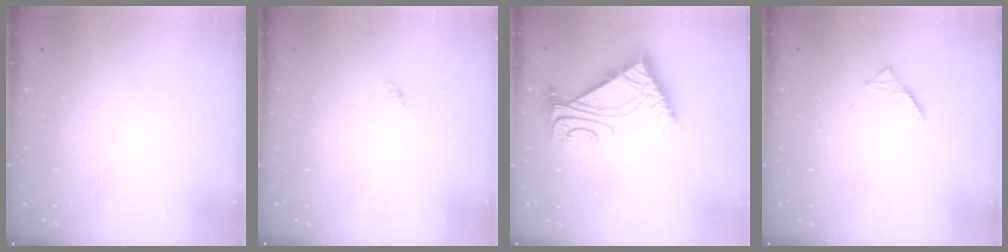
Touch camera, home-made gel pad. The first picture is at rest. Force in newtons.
{"total": 0.0}
{"total": 8.6, "press": 8.5, "slide": 1.0}
{"total": 2.6, "press": 2.6, "slide": 0.4}